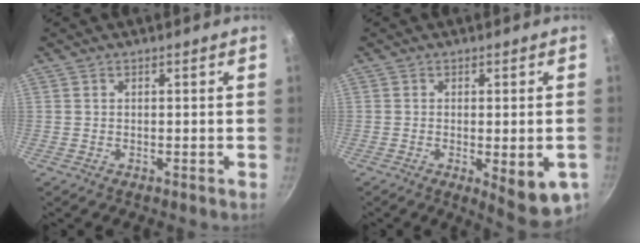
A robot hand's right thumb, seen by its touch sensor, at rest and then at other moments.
{"total": 9.5, "force": [-2.6, 2.9, 8.7], "torque": [-0.097, -0.008, -0.025]}